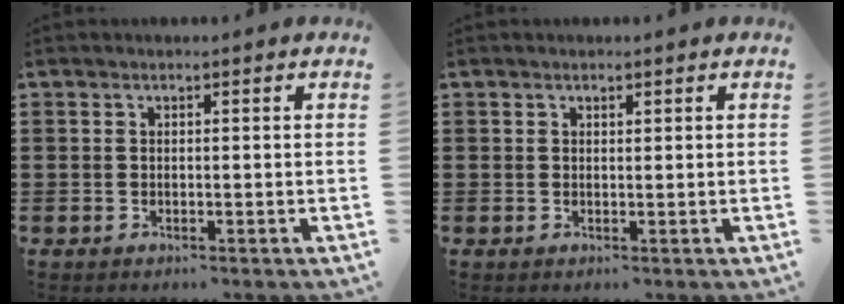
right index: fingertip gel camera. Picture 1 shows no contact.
{"total": 0.6, "force": [0.5, 0.3, 0.1], "torque": [-0.004, 0.003, 0.009]}